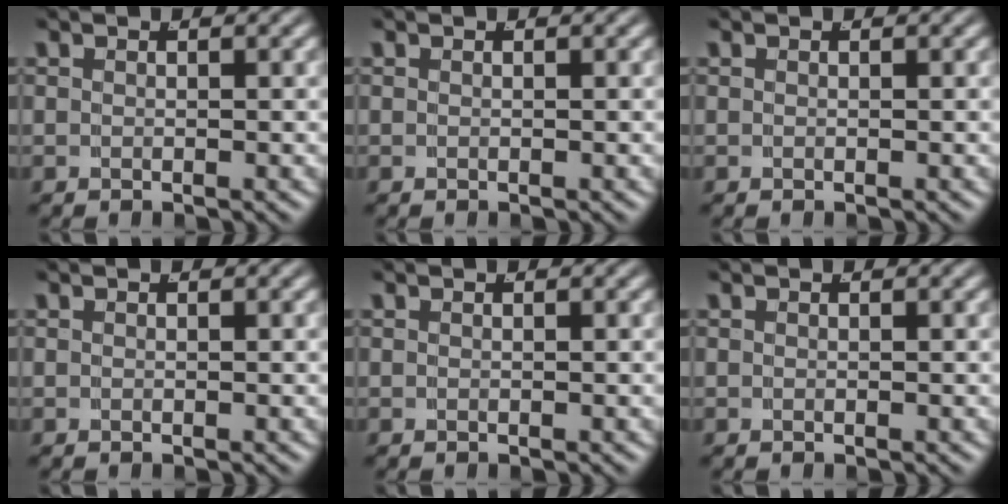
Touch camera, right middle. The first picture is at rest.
{"total": 0.0}
{"total": 0.0}
{"total": 0.0}
{"total": 0.0}
{"total": 0.0}